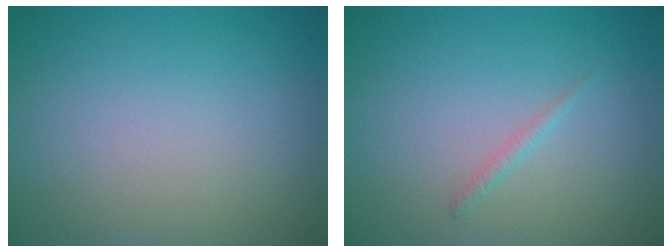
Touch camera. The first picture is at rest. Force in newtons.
{"total": 0.7, "press": 0.7, "slide": 0.0}